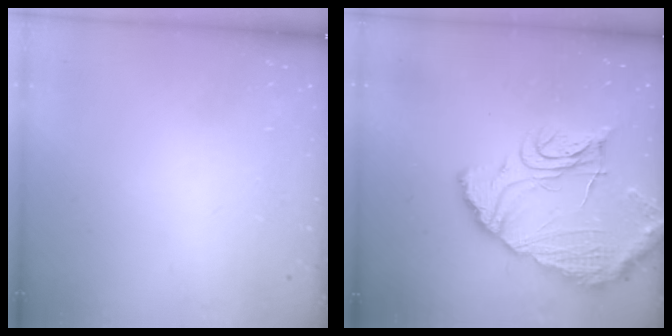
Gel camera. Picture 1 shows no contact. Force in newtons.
{"total": 15.7, "press": 15.6, "slide": 1.0}